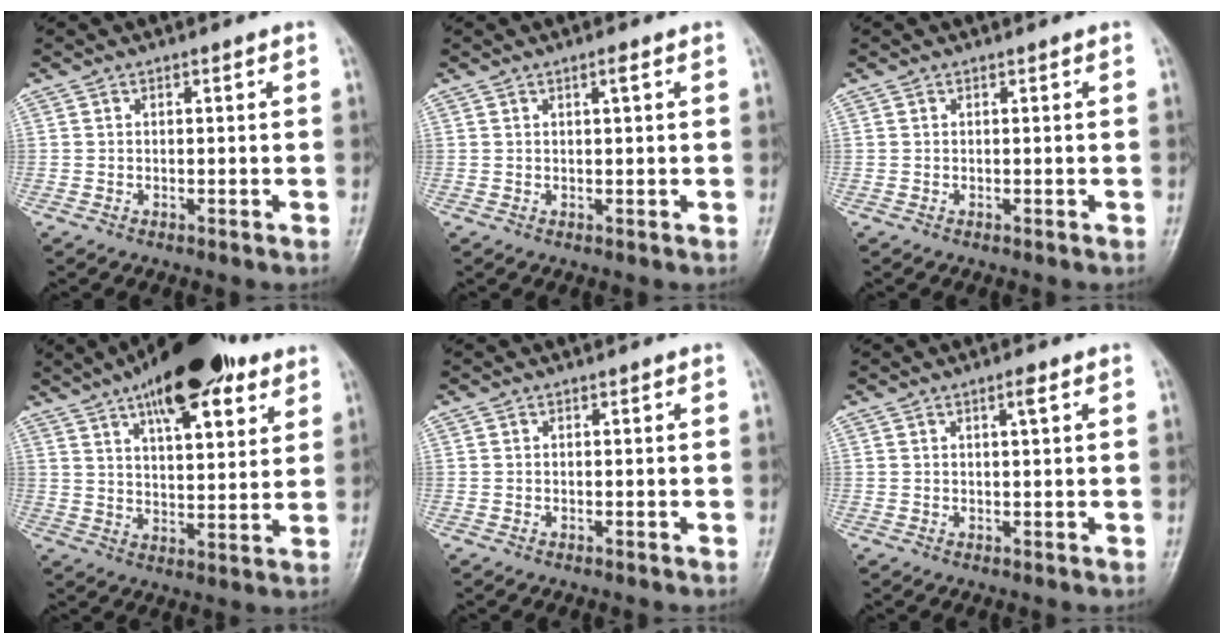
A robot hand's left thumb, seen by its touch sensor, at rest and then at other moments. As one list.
[{"total": 1.4, "force": [0.6, 0.2, 1.2], "torque": [-0.019, 0.000, 0.009]}, {"total": 0.0}, {"total": 18.4, "force": [10.8, 7.1, 13.0], "torque": [-0.169, -0.031, 0.166]}, {"total": 0.0}, {"total": 1.9, "force": [0.9, 0.3, 1.7], "torque": [-0.026, -0.002, 0.015]}]